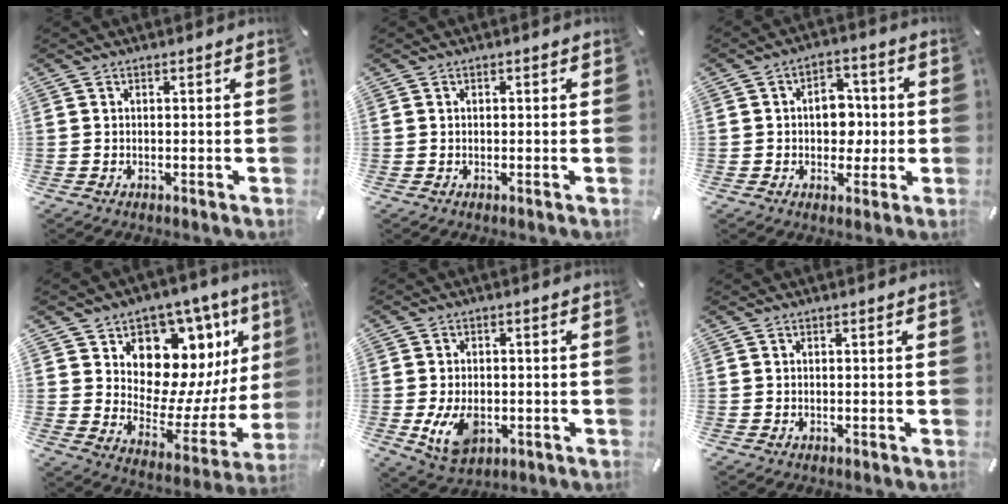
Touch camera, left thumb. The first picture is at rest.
{"total": 0.6, "force": [0.0, 0.5, 0.4], "torque": [-0.008, 0.002, -0.002]}
{"total": 8.5, "force": [0.0, 6.6, 5.3], "torque": [-0.066, 0.009, -0.004]}
{"total": 12.7, "force": [7.1, 9.0, 5.4], "torque": [-0.068, -0.098, 0.131]}
{"total": 8.4, "force": [-1.8, 5.7, 5.8], "torque": [-0.117, -0.004, -0.033]}
{"total": 0.0}